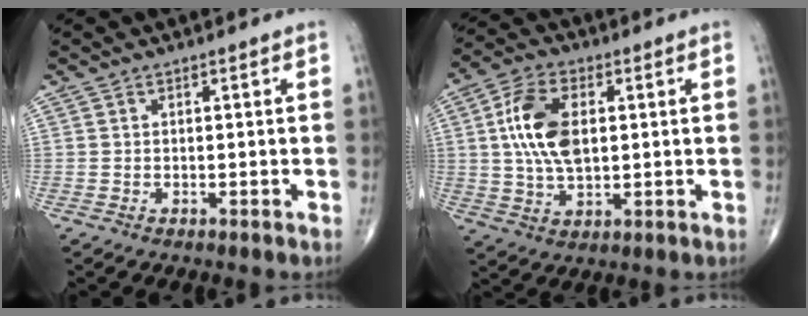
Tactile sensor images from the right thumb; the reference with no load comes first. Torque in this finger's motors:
{"motor_torque": [-0.03, 1.37, 1.40, 0.42, 0.48]}